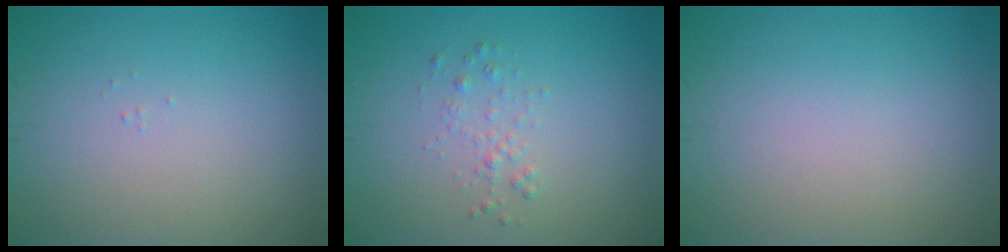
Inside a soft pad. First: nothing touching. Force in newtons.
{"total": 1.1, "press": 1.1, "slide": 0.1}
{"total": 0.0}